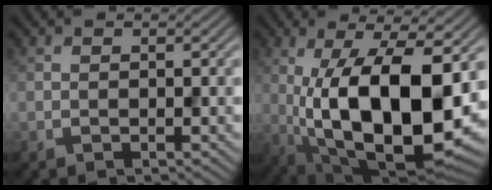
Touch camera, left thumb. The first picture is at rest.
{"total": 17.5, "force": [-1.4, 7.3, 15.9], "torque": [-0.266, -0.015, -0.012]}